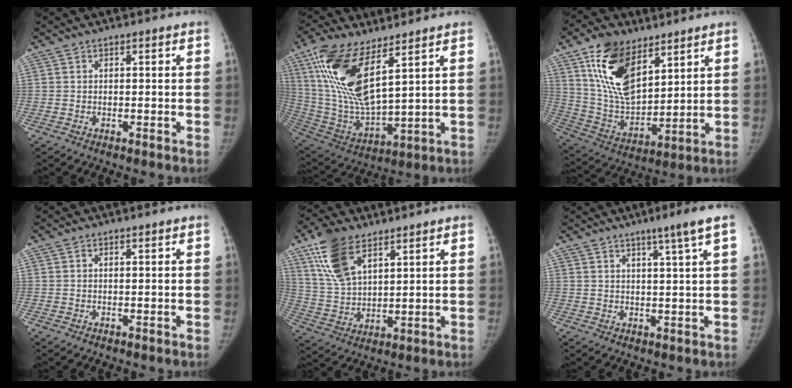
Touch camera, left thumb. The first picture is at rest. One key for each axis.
{"total": 18.7, "fx": 9.0, "fy": 6.7, "fz": 15.0, "tx": -0.312, "ty": -0.041, "tz": 0.187}
{"total": 17.5, "fx": 9.6, "fy": 9.3, "fz": 11.4, "tx": -0.177, "ty": -0.046, "tz": 0.190}
{"total": 0.0}
{"total": 12.4, "fx": 7.4, "fy": 5.9, "fz": 8.1, "tx": -0.146, "ty": -0.022, "tz": 0.149}
{"total": 5.3, "fx": 3.0, "fy": -1.0, "fz": 4.2, "tx": -0.068, "ty": -0.016, "tz": 0.047}